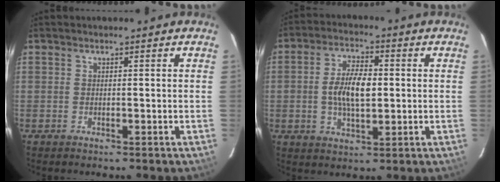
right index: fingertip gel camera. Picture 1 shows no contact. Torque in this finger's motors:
{"motor_torque": [0.33, -0.03, 0.30, 0.13]}